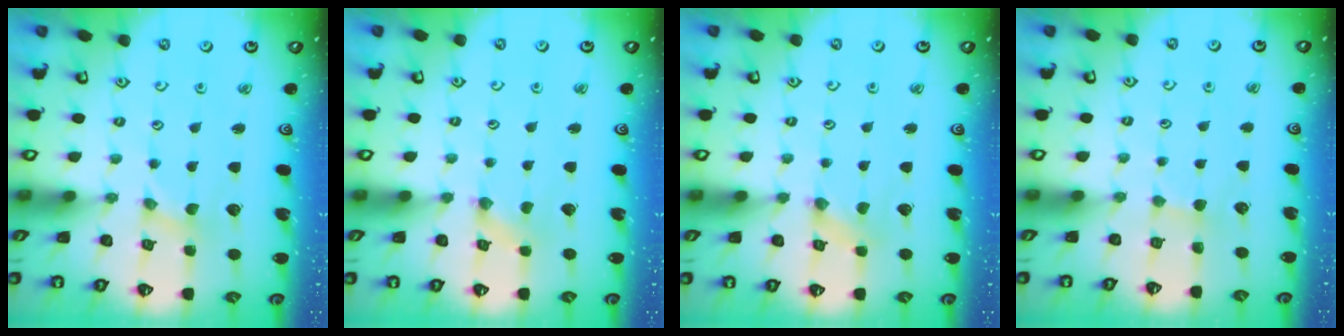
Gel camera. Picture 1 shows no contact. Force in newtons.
{"total": 0.8, "press": 0.8, "slide": 0.2}
{"total": 0.0}
{"total": 2.7, "press": 2.6, "slide": 0.4}